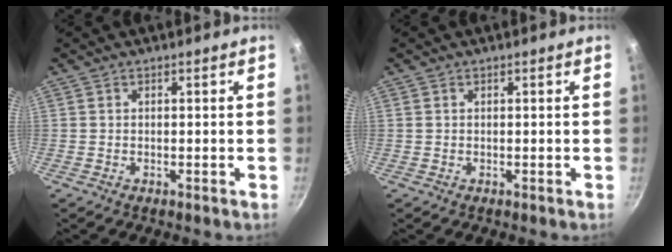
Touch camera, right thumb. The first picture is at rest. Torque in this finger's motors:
{"motor_torque": [-0.31, -0.43, -0.23, 0.13, 0.04]}